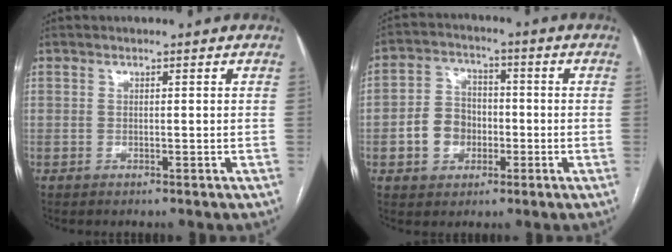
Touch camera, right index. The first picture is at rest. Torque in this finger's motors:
{"motor_torque": [0.99, -0.19, 0.16, 0.03]}